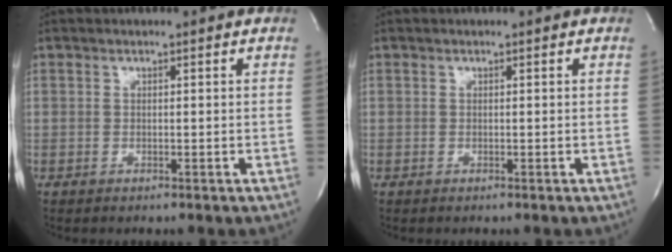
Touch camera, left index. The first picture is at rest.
{"total": 0.0}